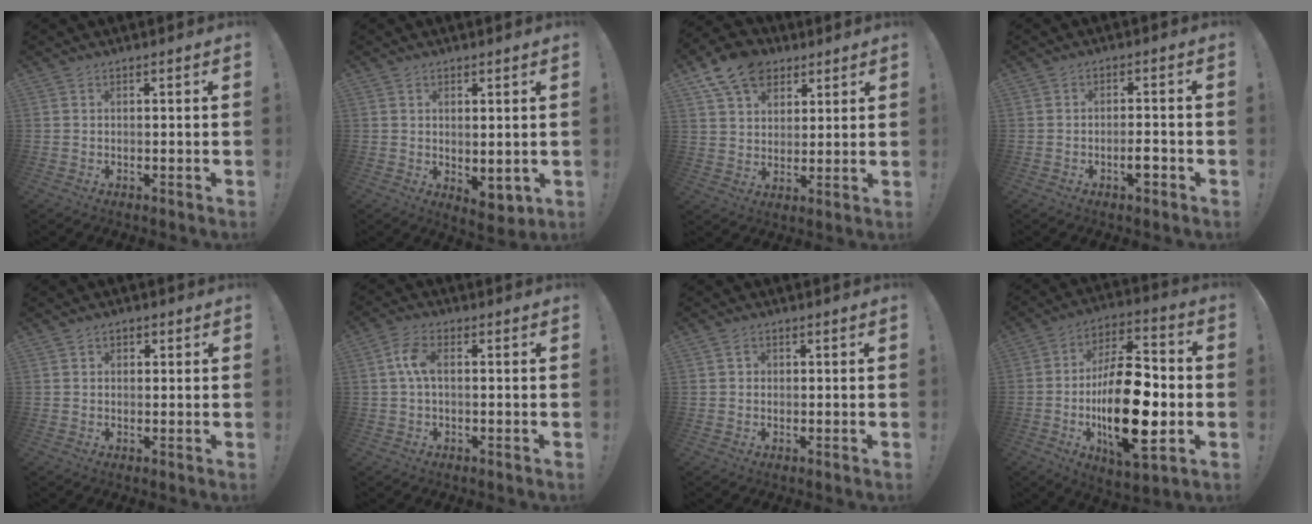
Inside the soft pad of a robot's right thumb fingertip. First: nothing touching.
{"total": 4.4, "force": [1.0, 2.4, 3.5], "torque": [-0.037, -0.016, 0.027]}
{"total": 13.6, "force": [7.8, 9.6, 5.7], "torque": [-0.089, -0.040, 0.152]}
{"total": 3.7, "force": [-1.9, 1.2, 2.9], "torque": [-0.038, 0.007, -0.032]}
{"total": 1.9, "force": [0.5, 1.7, 0.7], "torque": [0.001, -0.001, 0.007]}
{"total": 6.4, "force": [0.5, 3.3, 5.5], "torque": [-0.103, 0.005, 0.008]}
{"total": 1.7, "force": [0.4, 1.6, 0.6], "torque": [-0.004, 0.001, 0.006]}
{"total": 25.6, "force": [-4.4, 11.8, 22.4], "torque": [-0.395, 0.018, -0.062]}